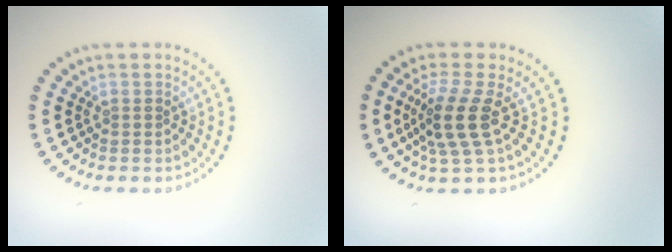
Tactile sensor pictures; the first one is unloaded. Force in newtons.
{"total": 3.8, "press": 3.0, "slide": 2.3}